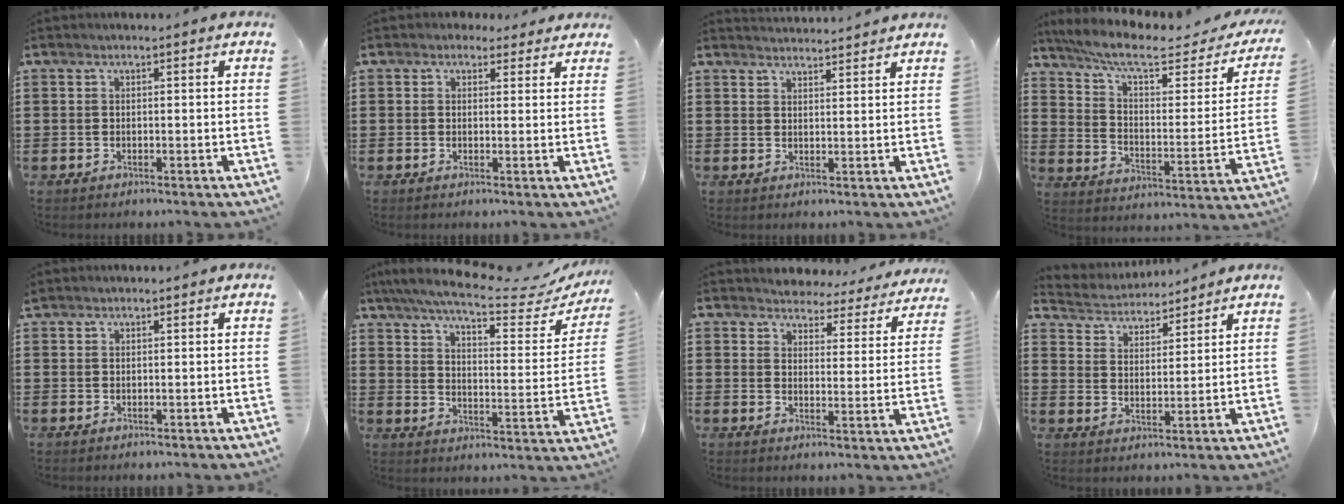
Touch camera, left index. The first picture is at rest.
{"total": 2.2, "force": [1.6, 1.4, 0.5], "torque": [-0.009, 0.005, 0.027]}
{"total": 2.5, "force": [2.5, -0.1, -0.2], "torque": [-0.004, -0.010, 0.047]}
{"total": 8.8, "force": [6.7, 1.8, 5.4], "torque": [-0.124, -0.038, 0.114]}
{"total": 1.0, "force": [1.0, 0.3, 0.1], "torque": [-0.005, 0.002, 0.019]}
{"total": 7.8, "force": [6.7, 0.1, 3.9], "torque": [-0.097, -0.043, 0.109]}
{"total": 4.4, "force": [4.3, 0.6, -0.1], "torque": [-0.016, -0.034, 0.073]}
{"total": 4.0, "force": [3.9, 0.7, -0.3], "torque": [-0.019, -0.024, 0.066]}